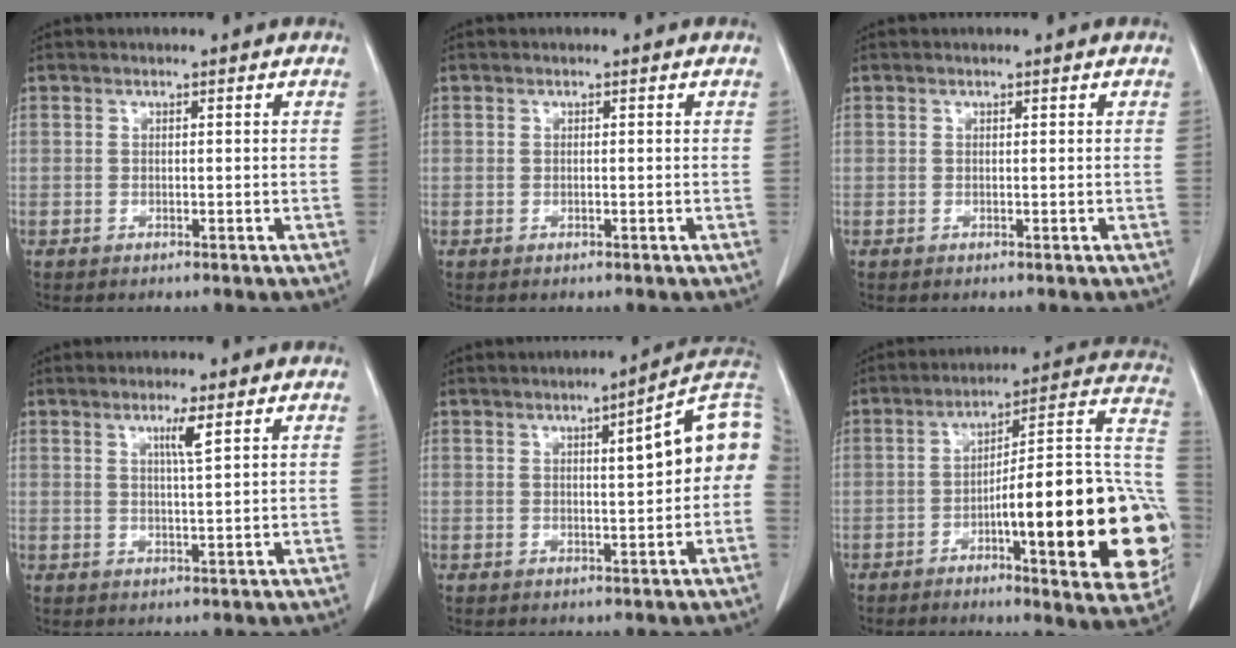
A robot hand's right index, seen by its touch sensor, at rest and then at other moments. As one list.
[{"total": 0.0}, {"total": 0.0}, {"total": 2.9, "force": [1.4, -0.5, 2.5], "torque": [-0.046, -0.005, 0.026]}, {"total": 9.4, "force": [1.0, 1.3, 9.2], "torque": [-0.121, 0.027, 0.009]}, {"total": 24.8, "force": [-5.9, 4.2, 23.7], "torque": [-0.240, 0.022, -0.072]}]